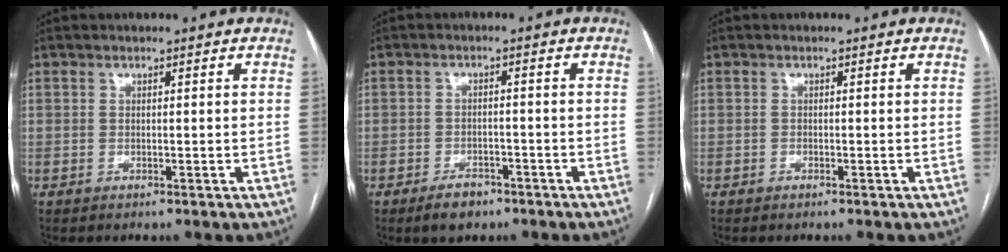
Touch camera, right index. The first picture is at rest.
{"total": 4.0, "force": [-2.9, 2.1, 1.8], "torque": [-0.033, 0.002, -0.040]}
{"total": 0.0}